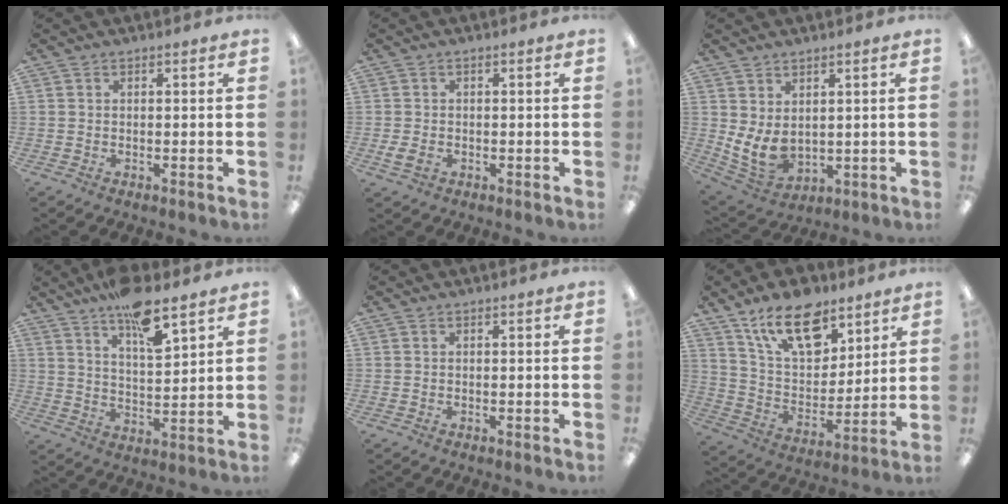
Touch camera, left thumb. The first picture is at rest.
{"total": 2.9, "force": [-1.0, 1.9, 2.0], "torque": [-0.045, 0.000, -0.020]}
{"total": 7.5, "force": [1.4, 5.3, 5.2], "torque": [-0.118, -0.017, 0.032]}
{"total": 10.8, "force": [8.2, 2.9, 6.4], "torque": [-0.106, -0.046, 0.142]}
{"total": 0.0}
{"total": 17.2, "force": [11.4, 8.8, 9.4], "torque": [-0.157, -0.054, 0.204]}